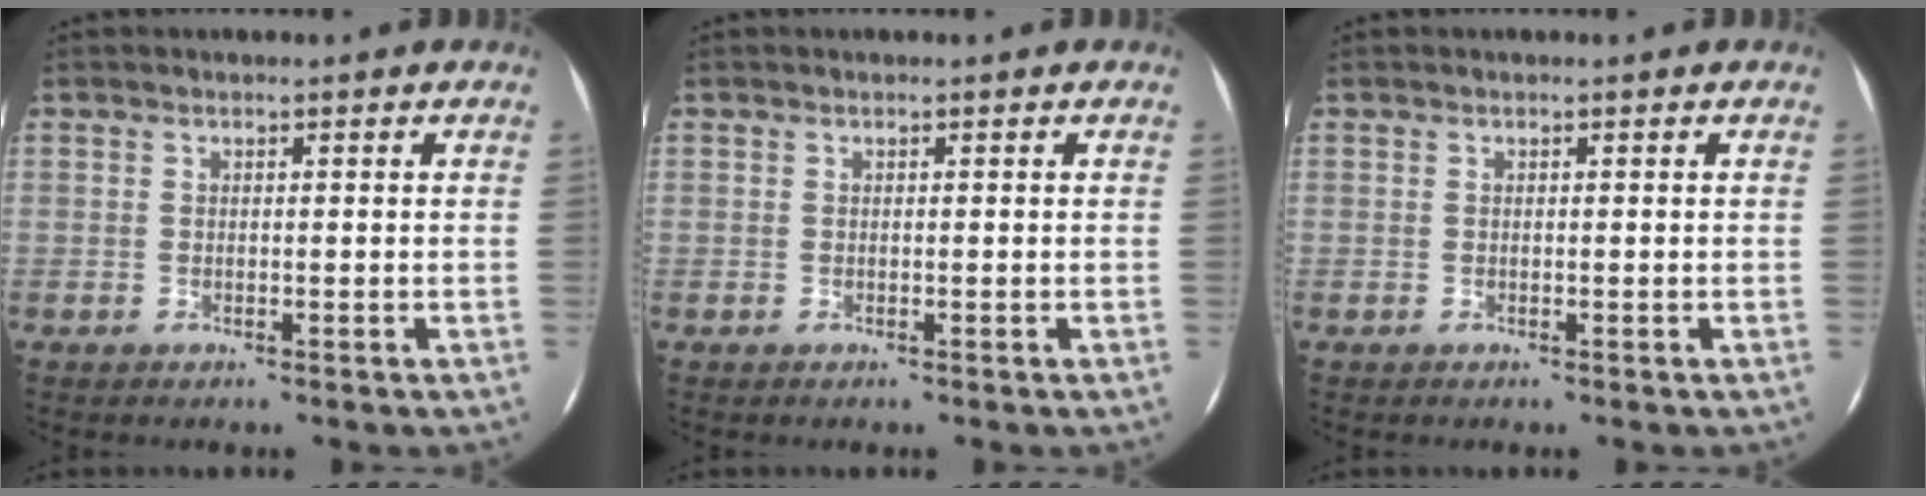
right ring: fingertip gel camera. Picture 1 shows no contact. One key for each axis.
{"total": 0.0}
{"total": 0.0}